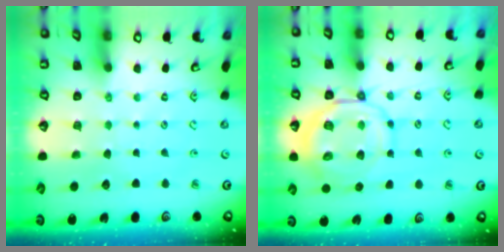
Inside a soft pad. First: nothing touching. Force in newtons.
{"total": 10.9, "press": 10.7, "slide": 2.1}